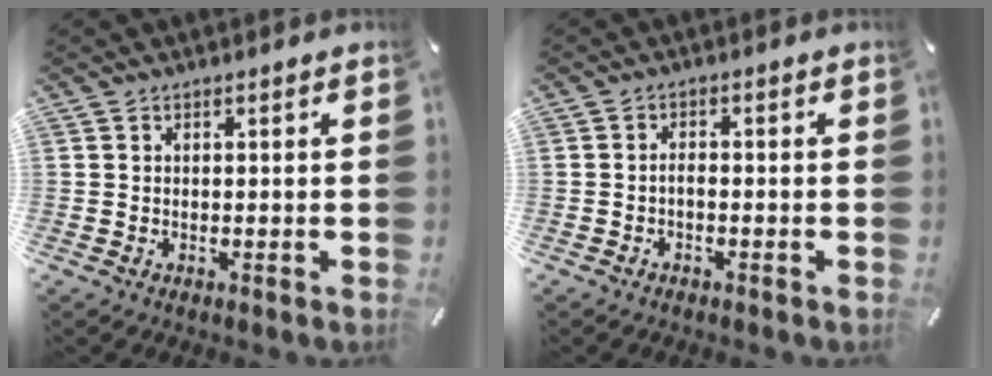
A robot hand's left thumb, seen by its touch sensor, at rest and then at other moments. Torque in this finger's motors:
{"motor_torque": [-0.11, -0.18, 0.17, 0.00, 0.01]}